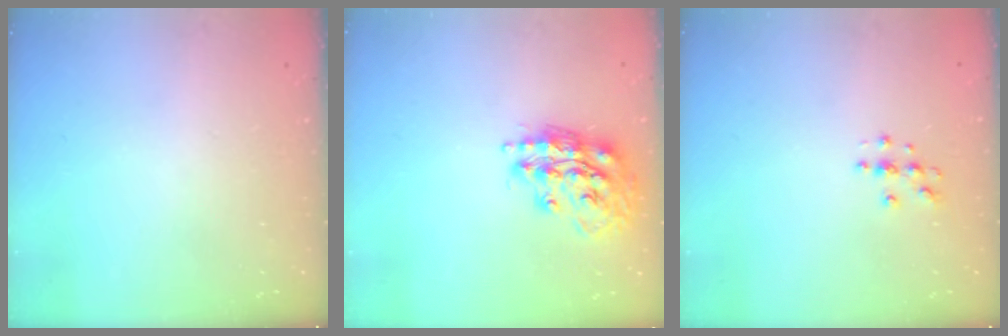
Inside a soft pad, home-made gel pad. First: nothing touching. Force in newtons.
{"total": 16.2, "press": 16.2, "slide": 1.5}
{"total": 3.9, "press": 3.8, "slide": 0.4}